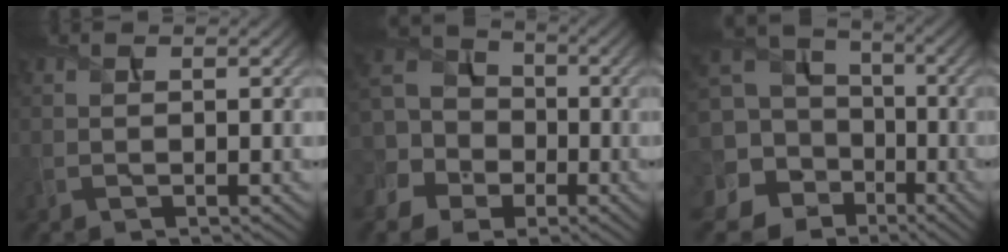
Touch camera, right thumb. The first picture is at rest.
{"total": 9.1, "force": [-2.2, 7.9, 4.0], "torque": [-0.120, 0.001, -0.067]}
{"total": 15.3, "force": [-2.2, 13.7, 6.5], "torque": [-0.237, -0.004, -0.048]}